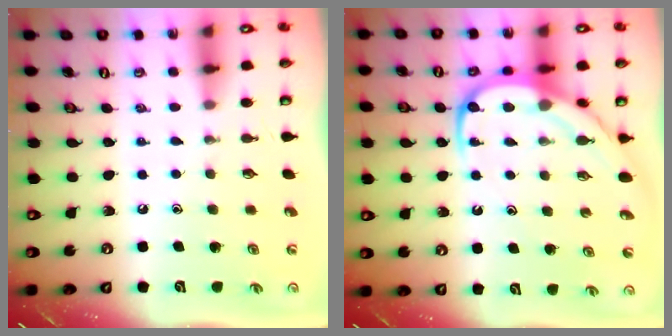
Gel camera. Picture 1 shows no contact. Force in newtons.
{"total": 10.9, "press": 10.9, "slide": 1.2}